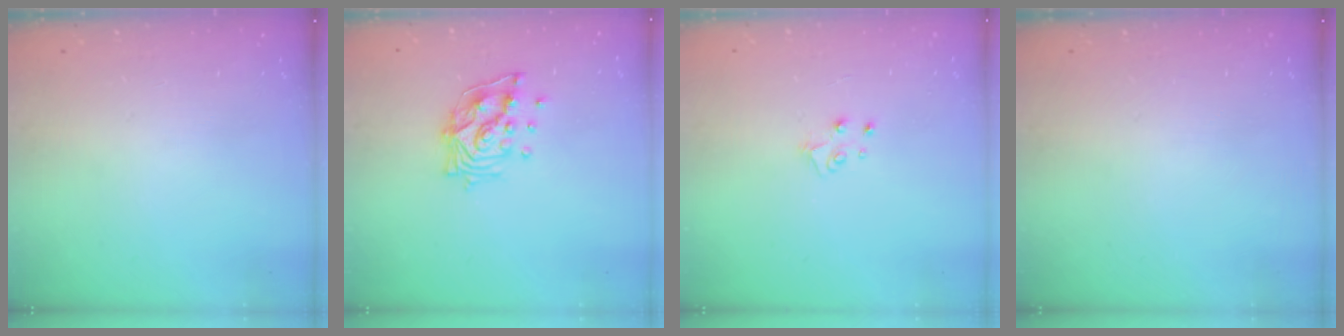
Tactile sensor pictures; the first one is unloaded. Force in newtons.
{"total": 11.7, "press": 11.6, "slide": 1.4}
{"total": 4.0, "press": 4.0, "slide": 0.2}
{"total": 0.0}